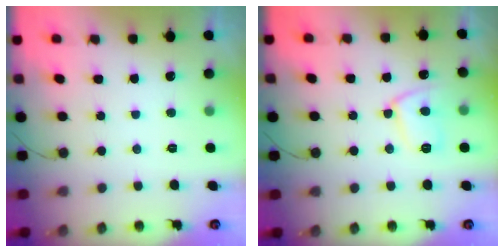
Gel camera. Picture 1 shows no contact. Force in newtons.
{"total": 9.1, "press": 9.1, "slide": 0.9}